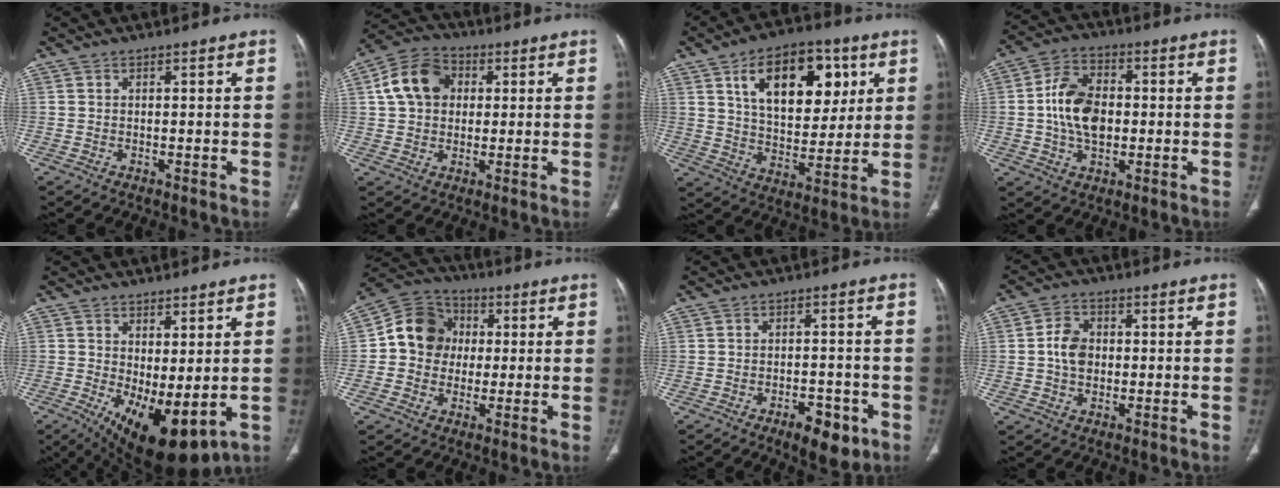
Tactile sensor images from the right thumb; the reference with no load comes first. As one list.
[{"total": 10.8, "force": [2.3, 8.4, 6.4], "torque": [-0.103, 0.016, 0.030]}, {"total": 19.8, "force": [7.4, 11.4, 14.3], "torque": [-0.171, -0.019, 0.122]}, {"total": 11.7, "force": [-0.1, 7.7, 8.8], "torque": [-0.145, 0.014, -0.007]}, {"total": 12.8, "force": [-1.9, 5.3, 11.5], "torque": [-0.173, -0.021, -0.007]}, {"total": 11.2, "force": [0.8, 10.0, 5.0], "torque": [-0.056, 0.023, -0.001]}, {"total": 7.1, "force": [-3.7, 3.3, 5.0], "torque": [-0.057, 0.016, -0.049]}, {"total": 5.9, "force": [0.0, 4.4, 3.8], "torque": [-0.058, 0.008, -0.006]}]